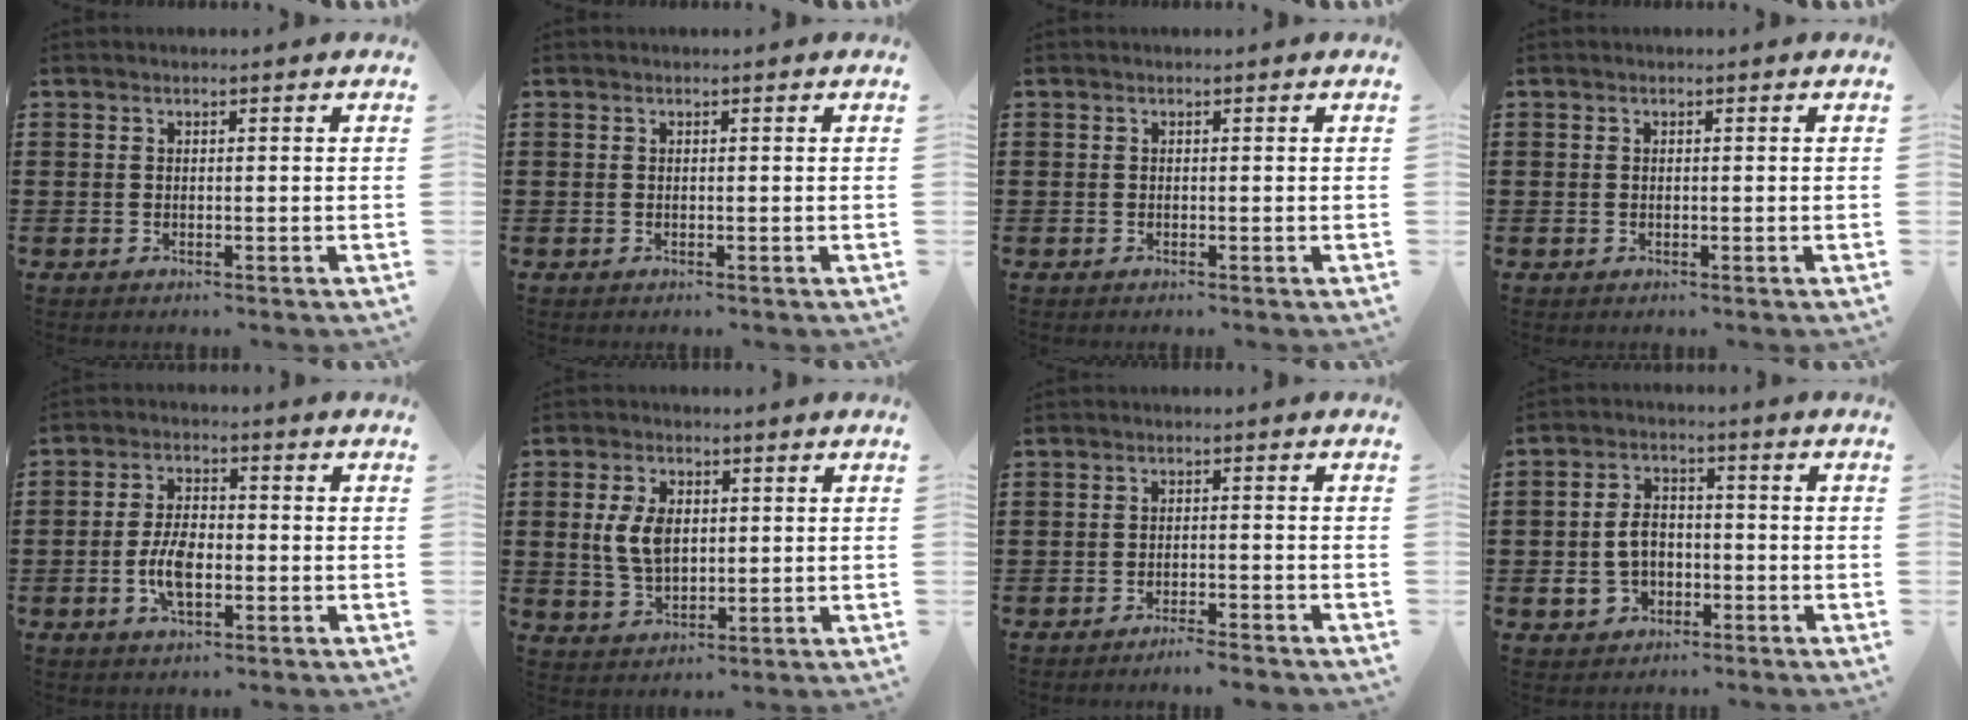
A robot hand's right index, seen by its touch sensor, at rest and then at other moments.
{"total": 0.0}
{"total": 0.0}
{"total": 0.0}
{"total": 6.1, "force": [-1.5, 3.0, 5.1], "torque": [-0.119, 0.001, -0.034]}
{"total": 6.5, "force": [0.9, 4.0, 5.0], "torque": [-0.120, 0.008, 0.011]}
{"total": 2.3, "force": [-2.2, -0.1, 0.7], "torque": [-0.014, 0.000, -0.045]}
{"total": 5.4, "force": [-1.5, 4.1, 3.2], "torque": [-0.083, 0.006, -0.034]}